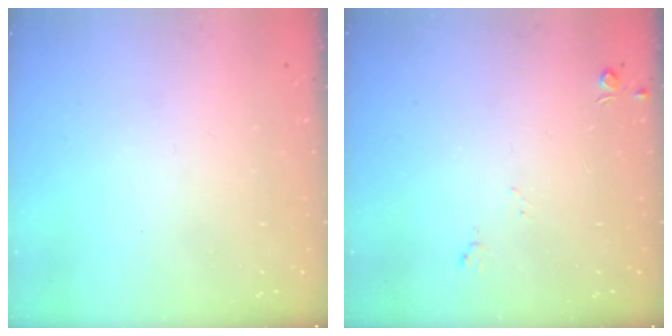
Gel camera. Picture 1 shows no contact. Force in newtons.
{"total": 4.9, "press": 4.8, "slide": 0.7}